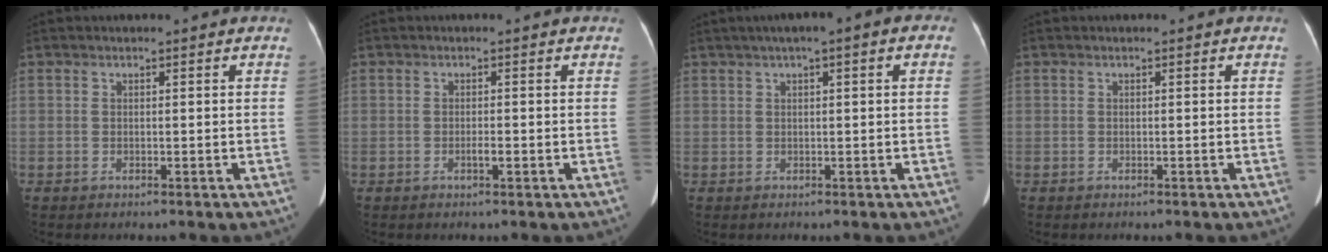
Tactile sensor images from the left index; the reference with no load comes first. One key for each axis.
{"total": 0.9, "fx": -0.4, "fy": 0.1, "fz": 0.8, "tx": -0.014, "ty": 0.001, "tz": -0.008}
{"total": 5.4, "fx": 2.4, "fy": 0.8, "fz": 4.8, "tx": -0.069, "ty": 0.031, "tz": 0.030}
{"total": 0.0}